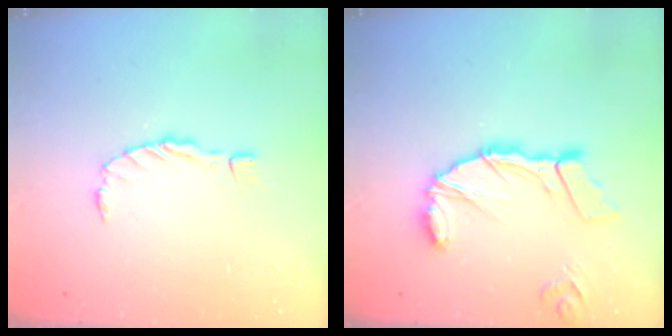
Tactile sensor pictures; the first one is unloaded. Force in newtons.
{"total": 14.2, "press": 14.1, "slide": 1.6}